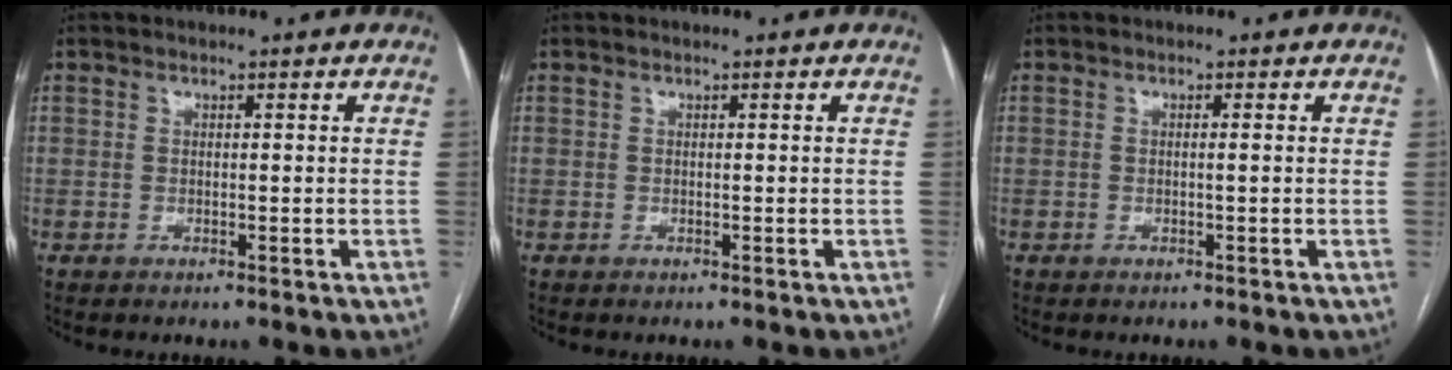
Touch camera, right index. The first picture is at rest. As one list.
[{"total": 0.0}, {"total": 0.6, "force": [0.0, -0.1, 0.6], "torque": [-0.009, 0.001, -0.001]}]